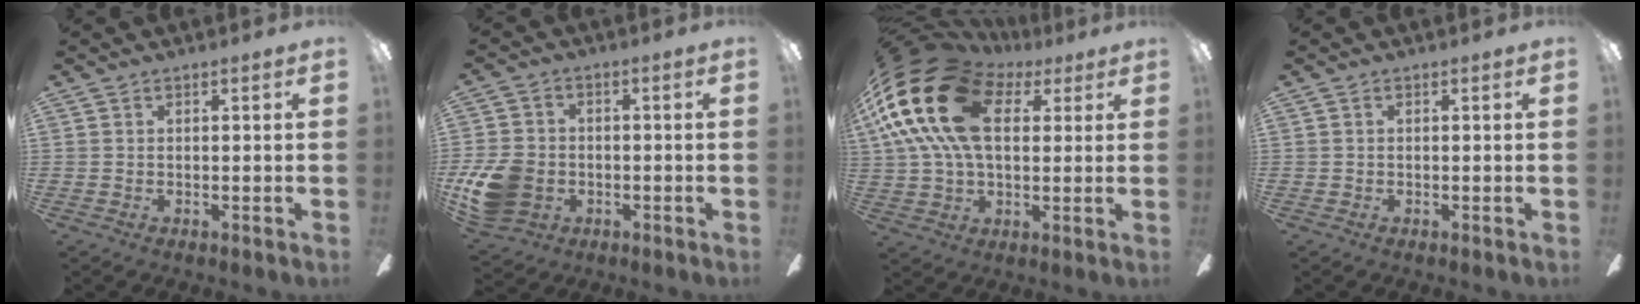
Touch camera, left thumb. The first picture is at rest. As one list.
[{"total": 11.7, "force": [-3.5, 9.0, 6.6], "torque": [-0.138, 0.028, -0.059]}, {"total": 25.5, "force": [7.4, 16.1, 18.3], "torque": [-0.384, -0.015, 0.123]}, {"total": 0.0}]